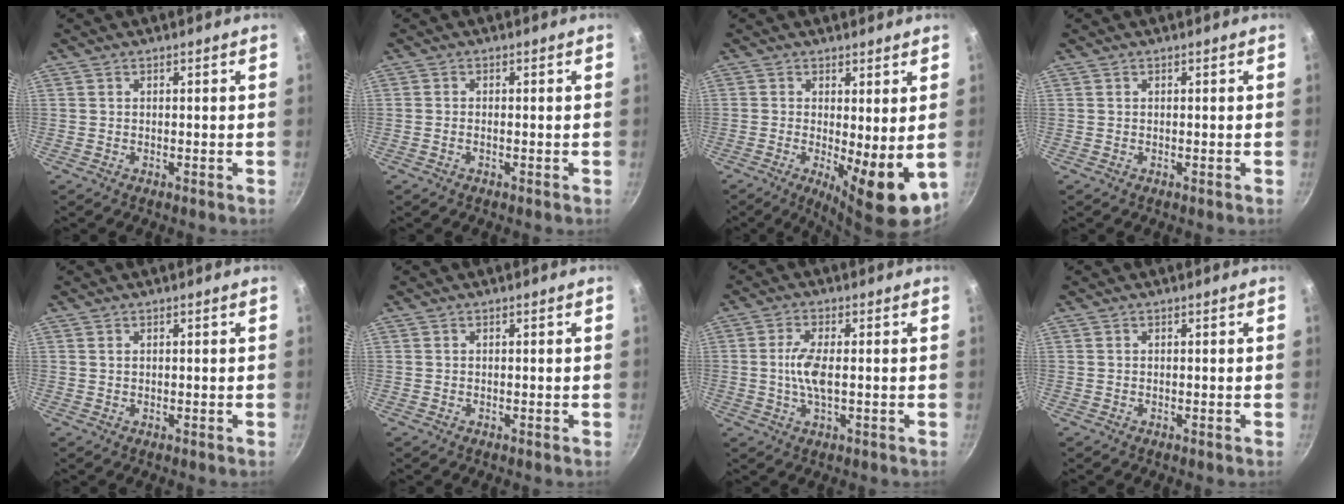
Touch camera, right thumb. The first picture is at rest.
{"total": 0.8, "force": [-0.4, 0.3, 0.6], "torque": [-0.019, 0.006, -0.011]}
{"total": 9.6, "force": [-0.9, 2.8, 9.1], "torque": [-0.123, -0.012, -0.003]}
{"total": 0.0}
{"total": 0.6, "force": [0.3, 0.3, 0.3], "torque": [-0.004, 0.000, 0.007]}
{"total": 0.0}
{"total": 5.6, "force": [0.0, 1.9, 5.3], "torque": [-0.117, 0.002, -0.004]}
{"total": 0.0}